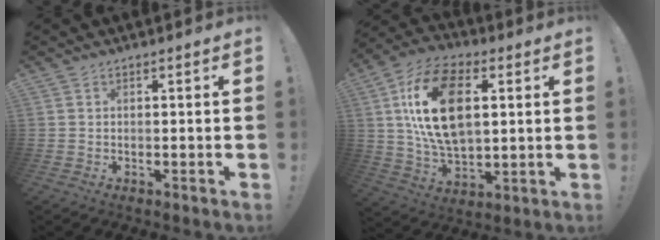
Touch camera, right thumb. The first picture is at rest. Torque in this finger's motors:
{"motor_torque": [1.73, 3.29, 2.01, 0.00, 0.79]}